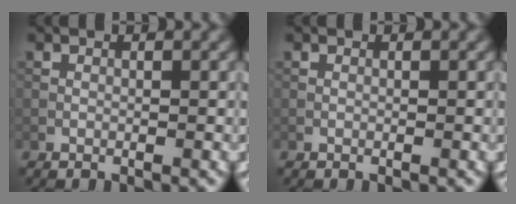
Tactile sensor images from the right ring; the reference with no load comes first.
{"total": 0.0}